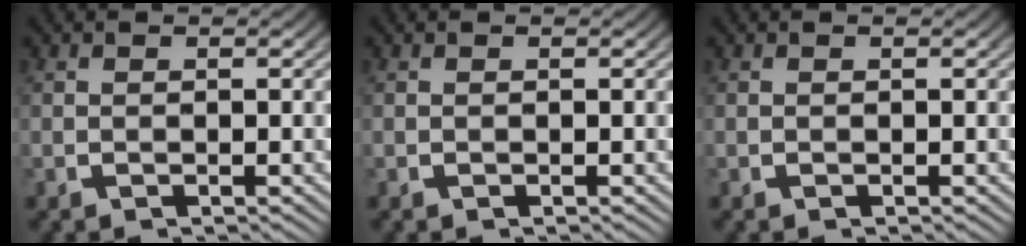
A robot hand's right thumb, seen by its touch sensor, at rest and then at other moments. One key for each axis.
{"total": 0.0}
{"total": 0.0}